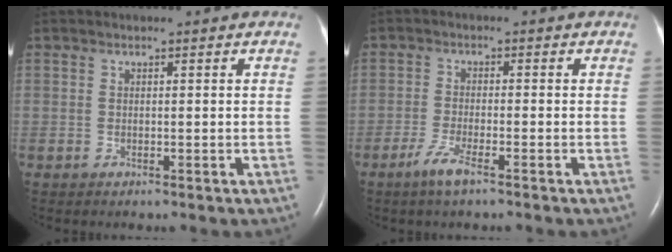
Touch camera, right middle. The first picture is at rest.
{"total": 3.6, "force": [-2.3, 0.2, 2.7], "torque": [-0.063, -0.008, -0.048]}